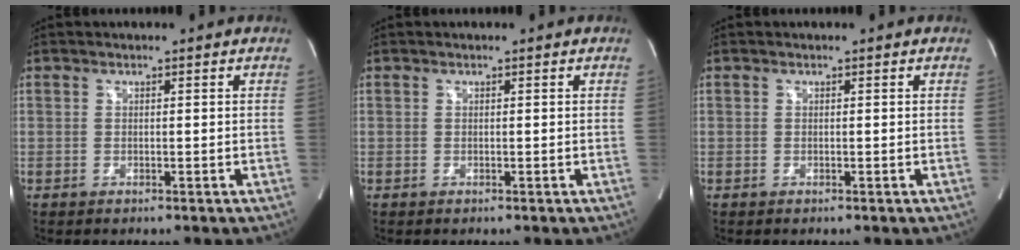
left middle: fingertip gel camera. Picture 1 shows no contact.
{"total": 0.0}
{"total": 0.0}